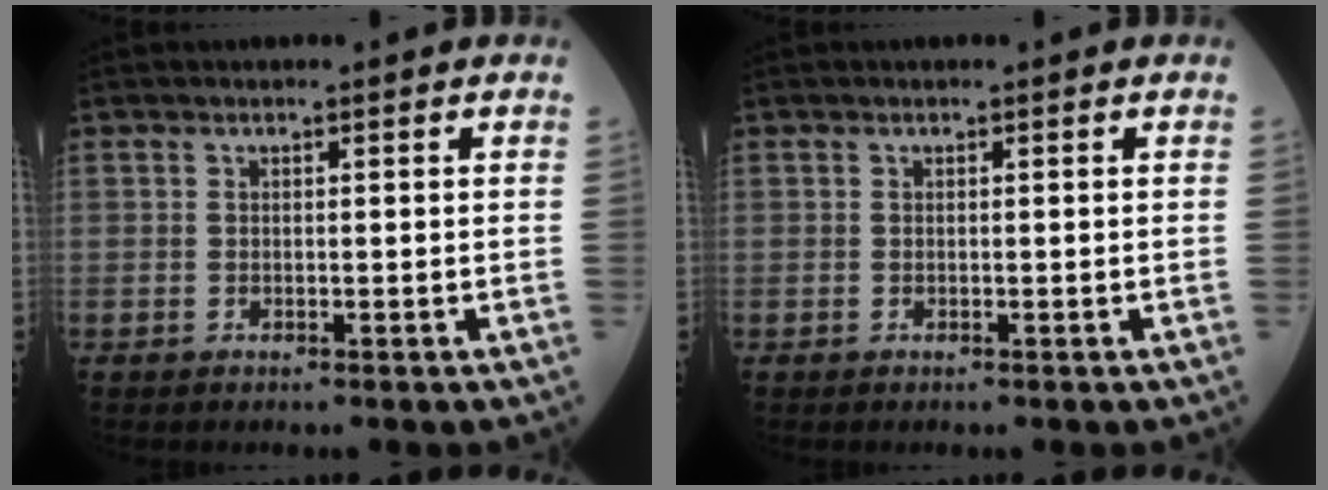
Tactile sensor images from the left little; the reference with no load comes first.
{"total": 0.0}